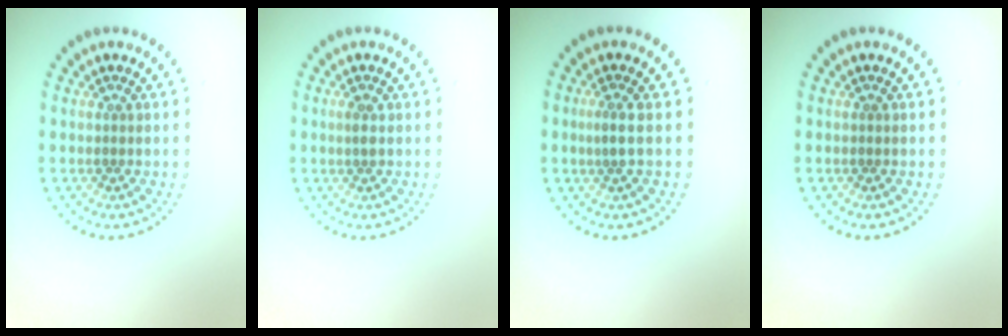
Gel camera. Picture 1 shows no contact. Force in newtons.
{"total": 1.0, "press": 0.9, "slide": 0.4}
{"total": 1.2, "press": 0.7, "slide": 1.0}
{"total": 0.0}